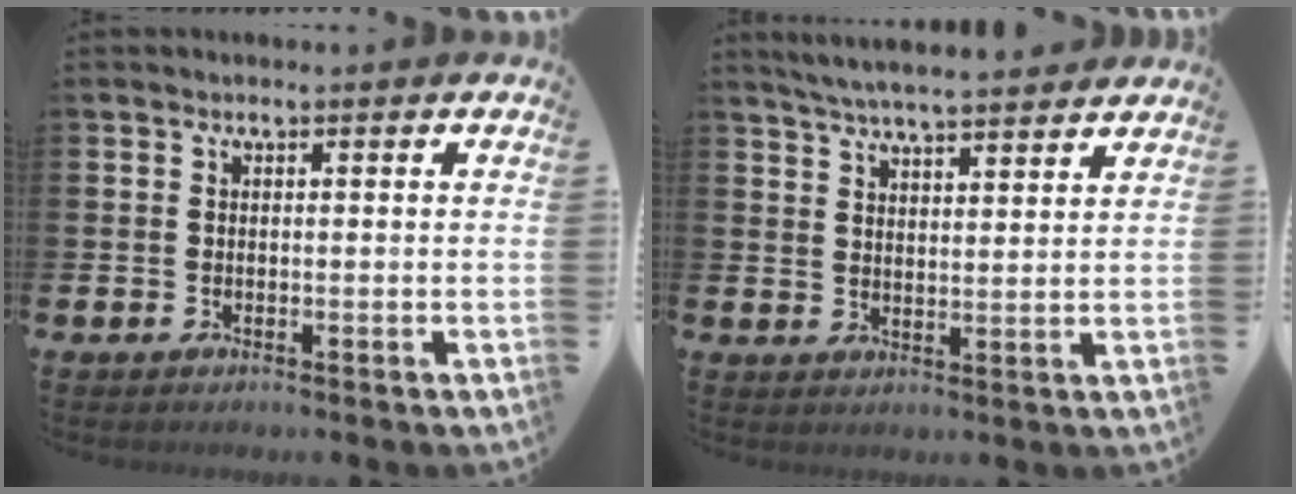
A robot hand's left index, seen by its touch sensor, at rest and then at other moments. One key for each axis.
{"total": 5.3, "fx": 5.2, "fy": 0.0, "fz": 1.0, "tx": -0.038, "ty": -0.025, "tz": 0.095}